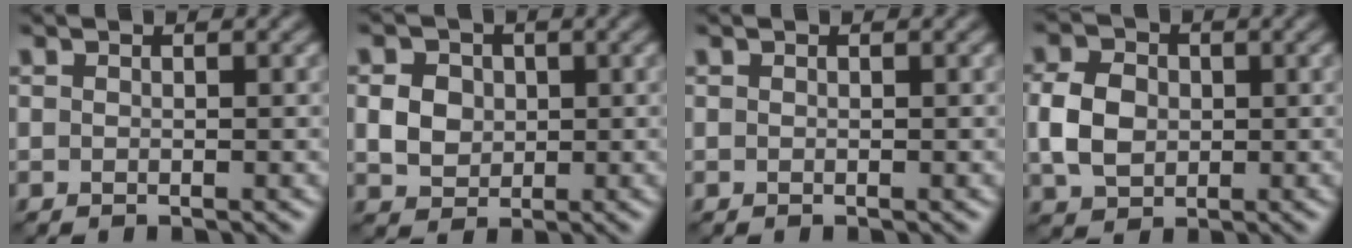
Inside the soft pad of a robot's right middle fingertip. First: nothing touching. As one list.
[{"total": 2.9, "force": [0.3, 2.5, 1.5], "torque": [-0.030, -0.002, 0.006]}, {"total": 0.0}, {"total": 4.6, "force": [0.0, 3.6, 2.9], "torque": [-0.066, 0.001, -0.003]}]